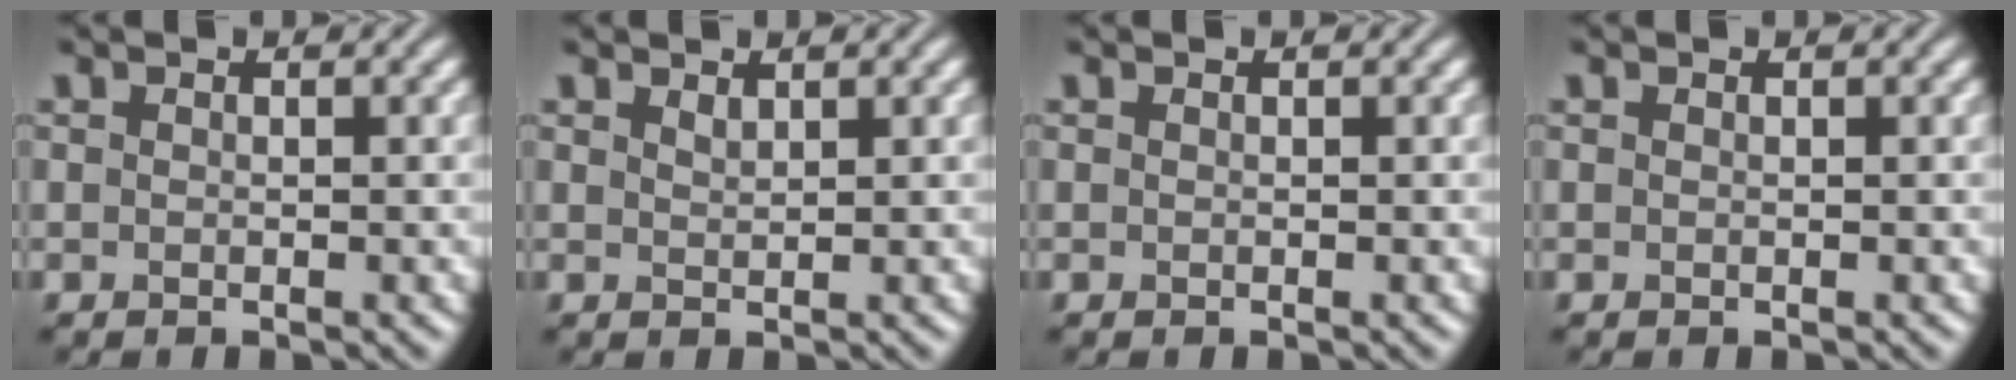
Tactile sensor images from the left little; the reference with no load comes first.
{"total": 0.8, "force": [0.7, 0.2, 0.3], "torque": [-0.007, -0.001, 0.016]}
{"total": 0.0}
{"total": 0.0}